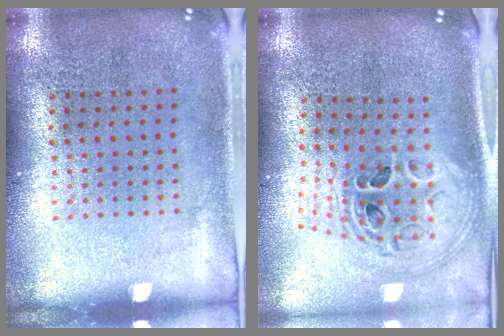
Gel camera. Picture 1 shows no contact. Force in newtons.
{"total": 1.8, "press": 1.5, "slide": 1.0}